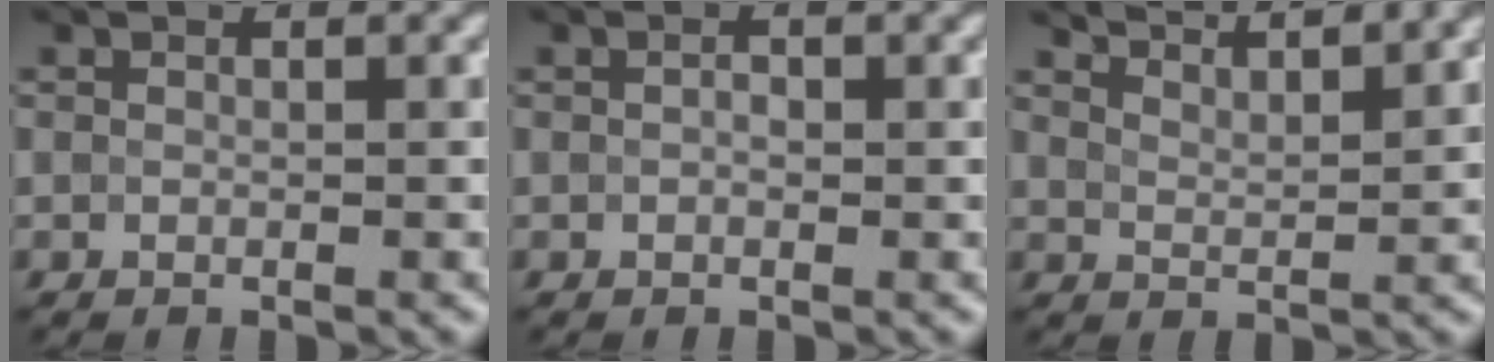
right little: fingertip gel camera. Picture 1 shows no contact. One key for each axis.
{"total": 0.8, "fx": 0.1, "fy": 0.5, "fz": 0.6, "tx": -0.011, "ty": 0.000, "tz": 0.000}
{"total": 7.3, "fx": 6.4, "fy": 1.7, "fz": 3.0, "tx": -0.028, "ty": 0.021, "tz": 0.065}